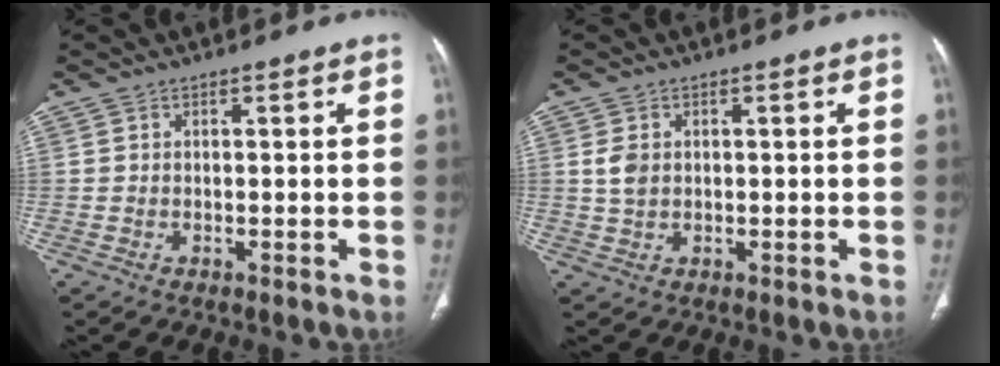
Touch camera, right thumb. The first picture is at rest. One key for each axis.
{"total": 2.9, "fx": 0.5, "fy": 2.1, "fz": 1.9, "tx": -0.034, "ty": 0.003, "tz": 0.011}